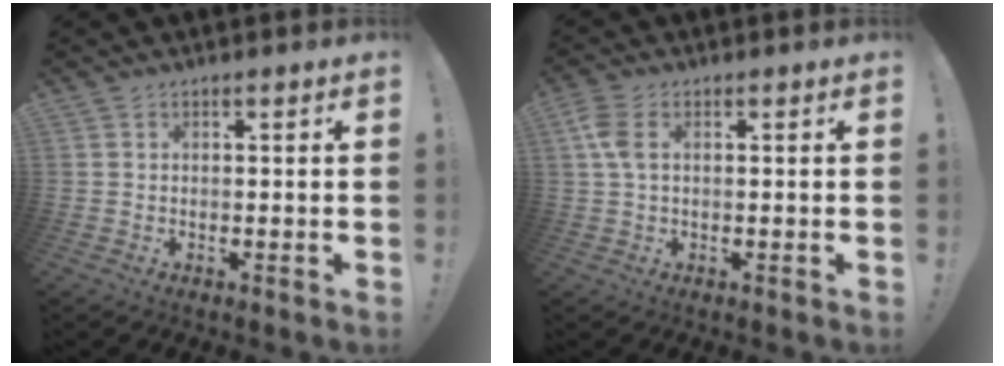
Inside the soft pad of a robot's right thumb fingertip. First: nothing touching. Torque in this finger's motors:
{"motor_torque": [0.00, 0.10, 0.62, -0.04, 0.20]}